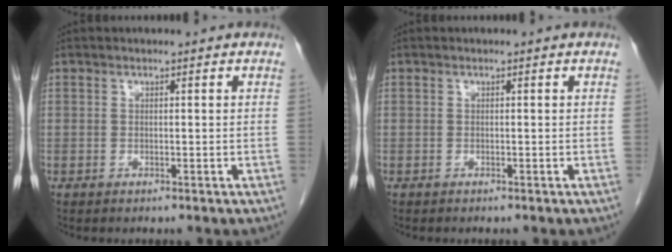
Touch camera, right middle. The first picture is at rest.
{"total": 0.0}